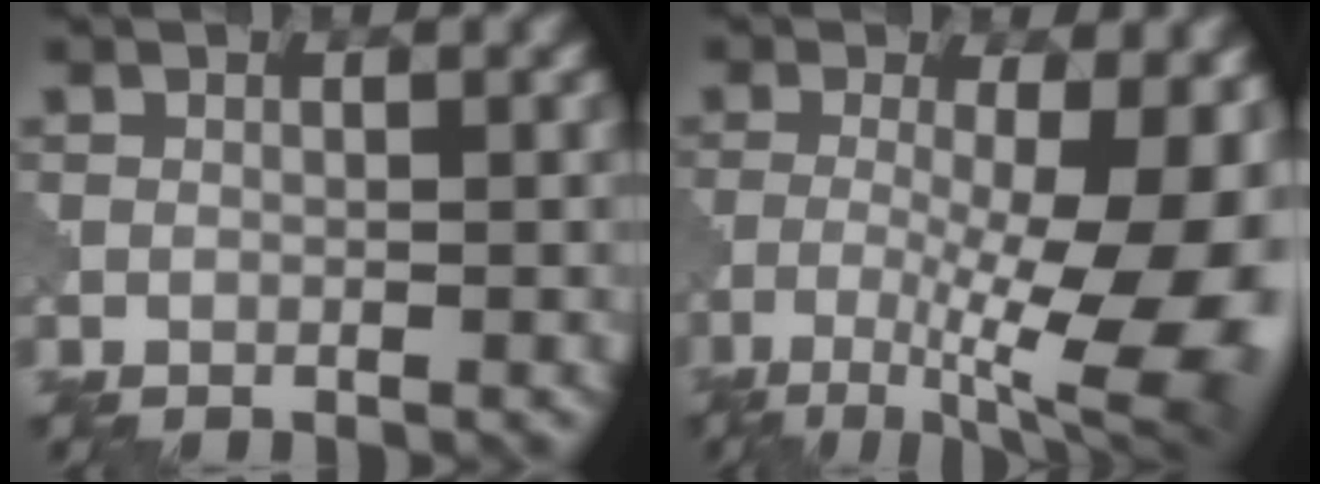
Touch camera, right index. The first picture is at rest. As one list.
[{"total": 12.3, "force": [-3.3, 4.0, 11.1], "torque": [-0.177, -0.014, -0.044]}]